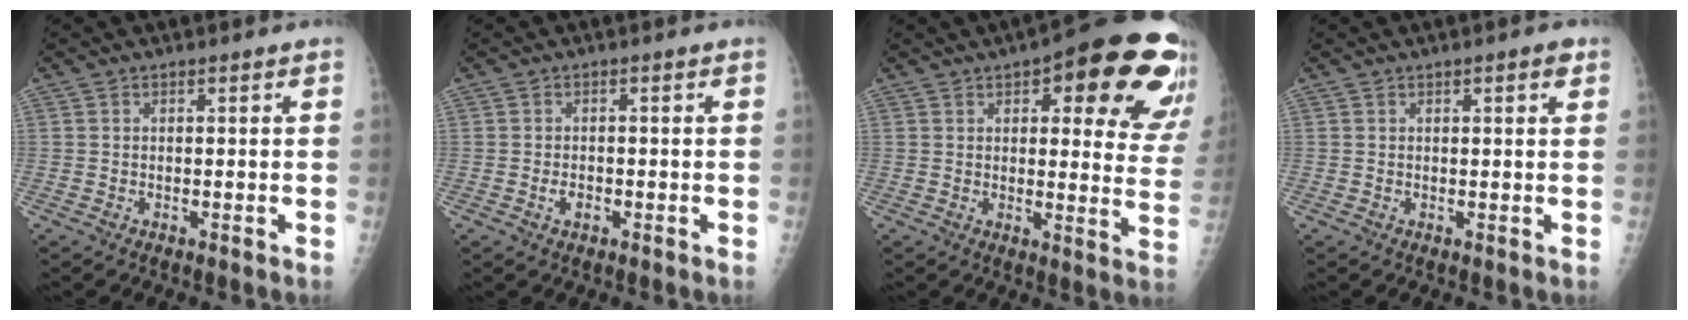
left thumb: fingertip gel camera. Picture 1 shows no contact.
{"total": 1.8, "force": [-0.7, 1.2, 1.2], "torque": [-0.019, 0.003, -0.011]}
{"total": 22.7, "force": [11.7, 8.2, 17.6], "torque": [-0.173, -0.031, 0.130]}
{"total": 2.1, "force": [1.1, 0.5, 1.7], "torque": [-0.020, -0.001, 0.012]}